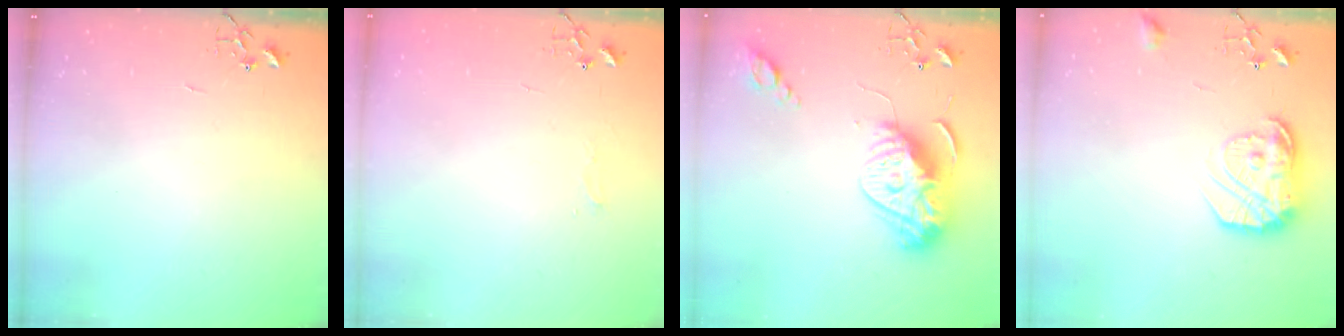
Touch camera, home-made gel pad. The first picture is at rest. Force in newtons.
{"total": 4.4, "press": 4.4, "slide": 0.5}
{"total": 15.8, "press": 15.7, "slide": 1.7}
{"total": 16.2, "press": 16.2, "slide": 1.2}